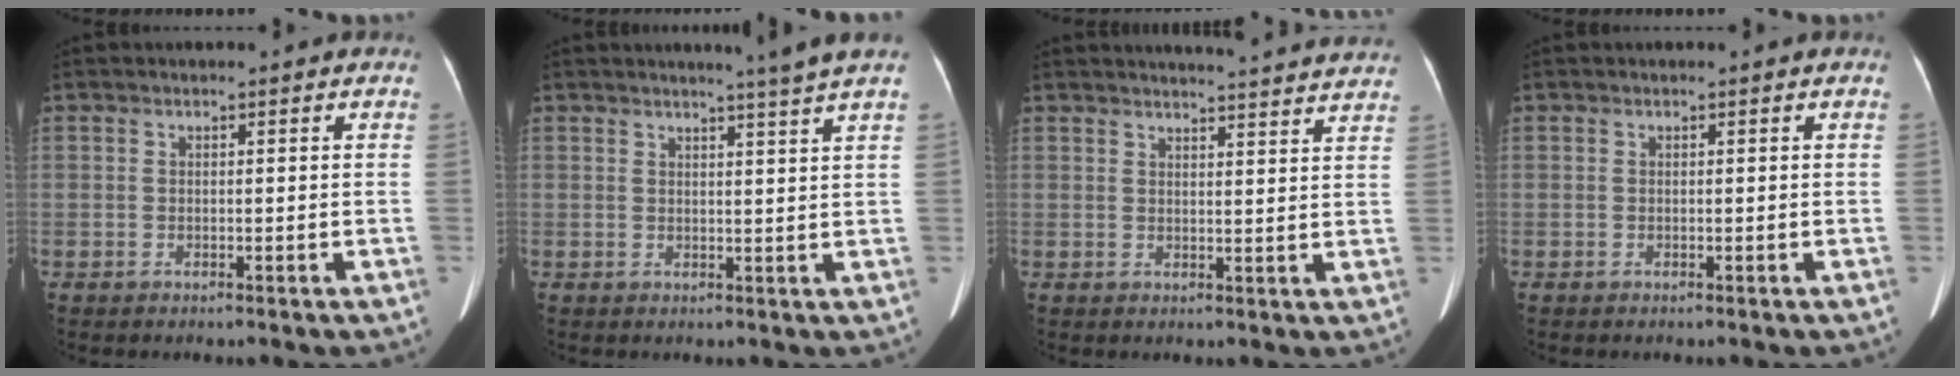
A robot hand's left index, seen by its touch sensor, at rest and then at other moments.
{"total": 4.3, "force": [3.5, -1.5, 1.8], "torque": [-0.026, -0.012, 0.041]}
{"total": 16.7, "force": [16.0, 0.7, 4.7], "torque": [-0.055, -0.015, 0.183]}
{"total": 0.0}